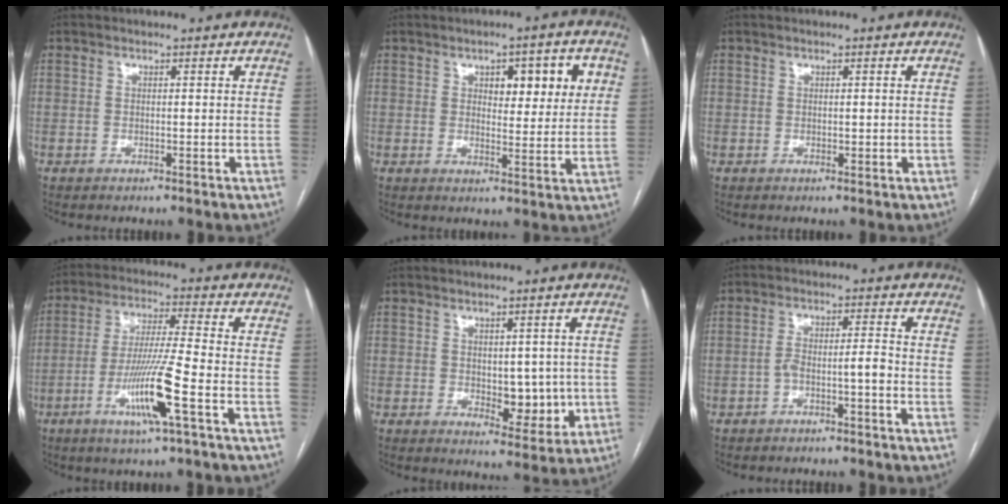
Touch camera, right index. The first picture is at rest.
{"total": 8.1, "force": [3.1, 3.2, 6.8], "torque": [-0.078, 0.010, 0.043]}
{"total": 0.7, "force": [-0.1, 0.5, 0.6], "torque": [-0.006, -0.001, 0.000]}
{"total": 11.0, "force": [-4.4, -0.8, 10.0], "torque": [-0.197, -0.014, -0.085]}
{"total": 6.3, "force": [-0.3, 3.4, 5.2], "torque": [-0.059, -0.003, 0.008]}
{"total": 3.7, "force": [-1.9, 0.3, 3.2], "torque": [-0.059, 0.020, -0.029]}